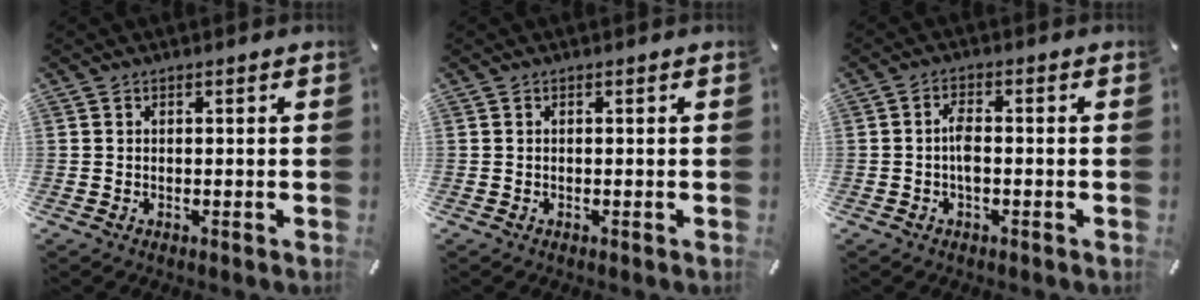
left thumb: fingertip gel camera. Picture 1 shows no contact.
{"total": 0.0}
{"total": 3.7, "force": [-0.7, 1.6, 3.2], "torque": [-0.059, 0.007, -0.013]}